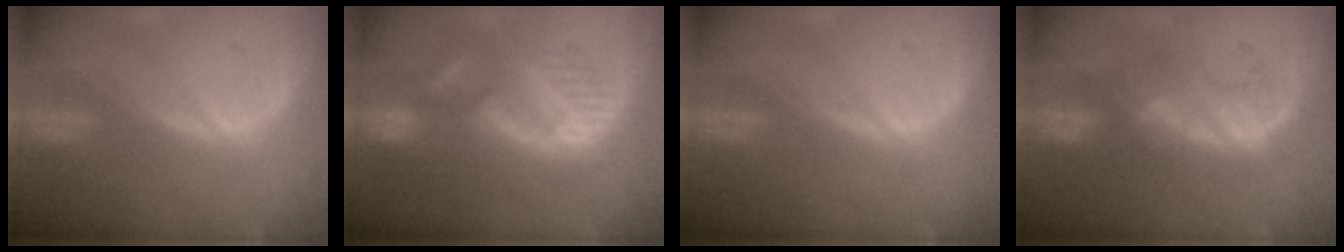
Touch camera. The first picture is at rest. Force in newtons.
{"total": 10.9, "press": 9.7, "slide": 4.8}
{"total": 0.0}
{"total": 8.1, "press": 7.9, "slide": 1.7}